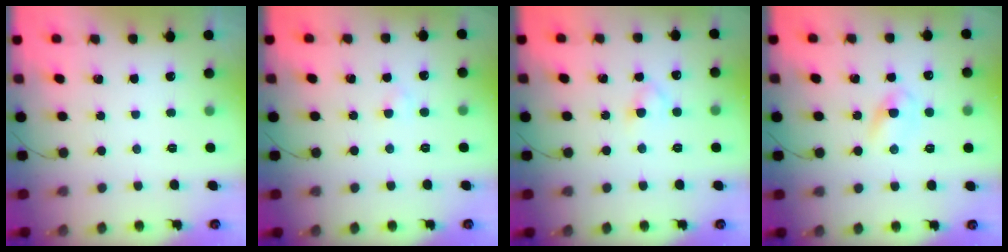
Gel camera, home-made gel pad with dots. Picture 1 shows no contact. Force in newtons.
{"total": 1.9, "press": 1.7, "slide": 0.9}
{"total": 2.5, "press": 2.2, "slide": 1.1}
{"total": 2.7, "press": 2.5, "slide": 1.1}